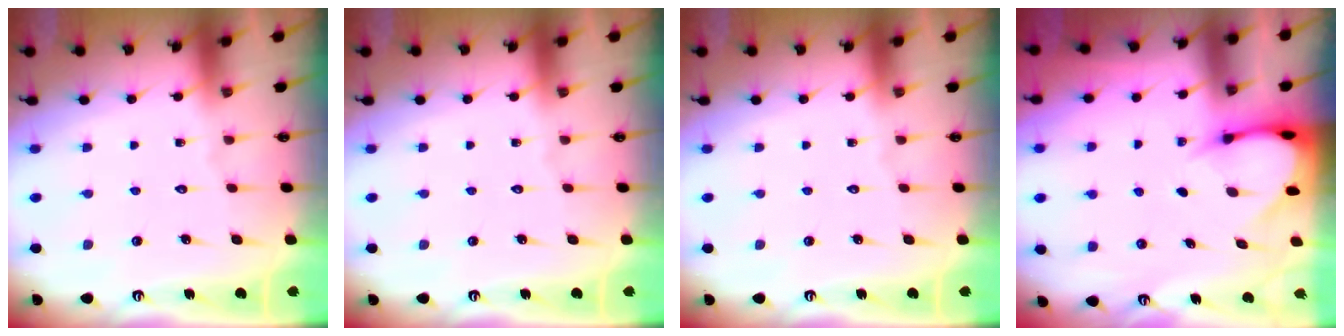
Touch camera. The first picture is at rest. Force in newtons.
{"total": 0.0}
{"total": 0.0}
{"total": 3.6, "press": 3.5, "slide": 0.3}